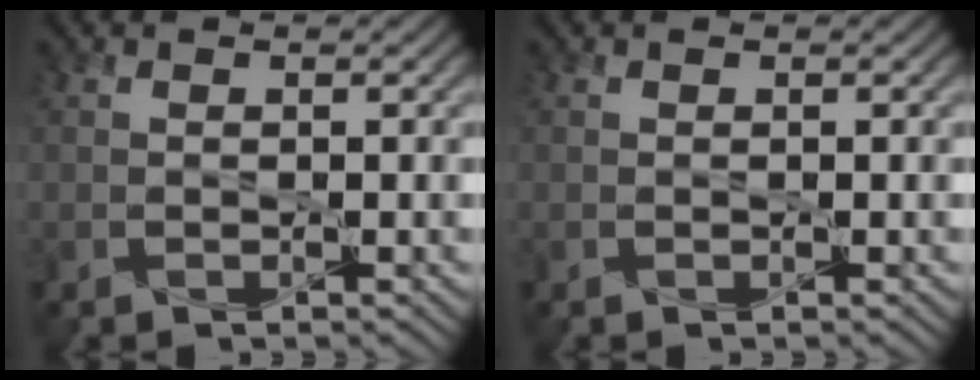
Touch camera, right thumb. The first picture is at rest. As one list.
[{"total": 0.0}]